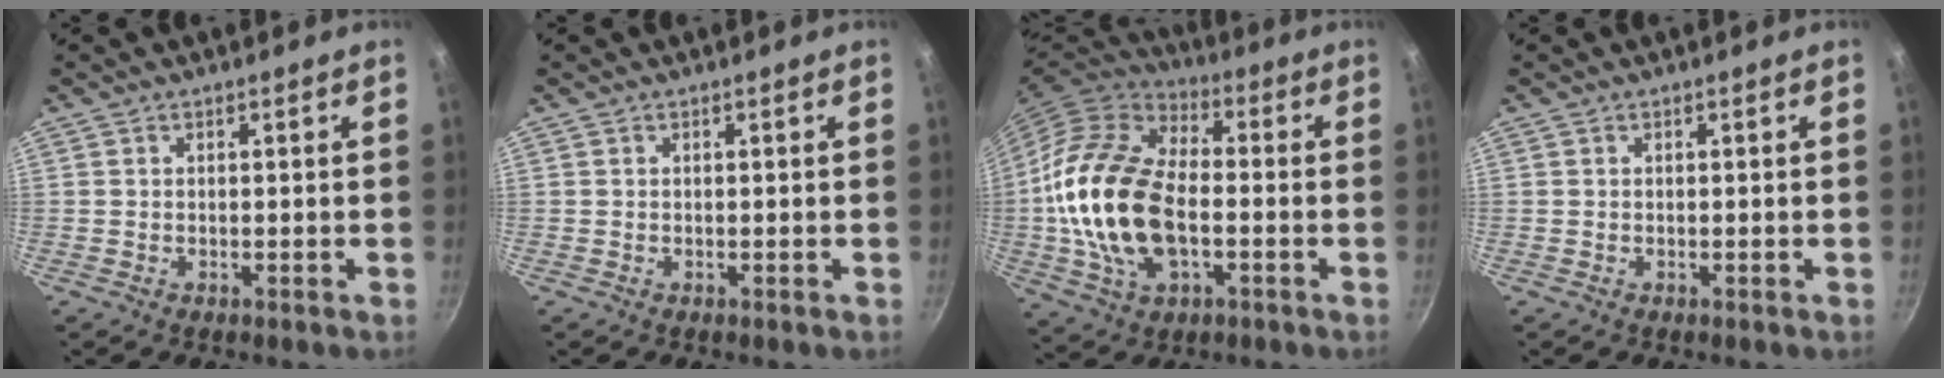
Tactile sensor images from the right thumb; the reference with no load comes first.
{"total": 0.0}
{"total": 21.7, "force": [-2.4, 13.0, 17.3], "torque": [-0.323, 0.027, -0.050]}
{"total": 0.0}